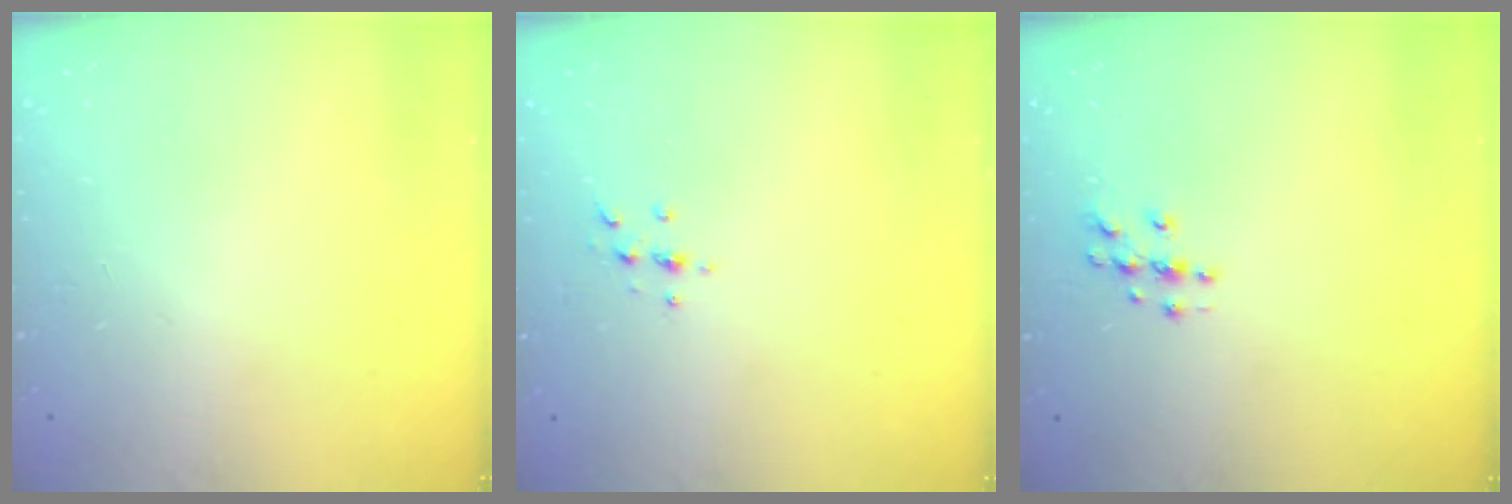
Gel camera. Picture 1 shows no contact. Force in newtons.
{"total": 2.3, "press": 2.2, "slide": 0.2}
{"total": 3.6, "press": 3.6, "slide": 0.5}